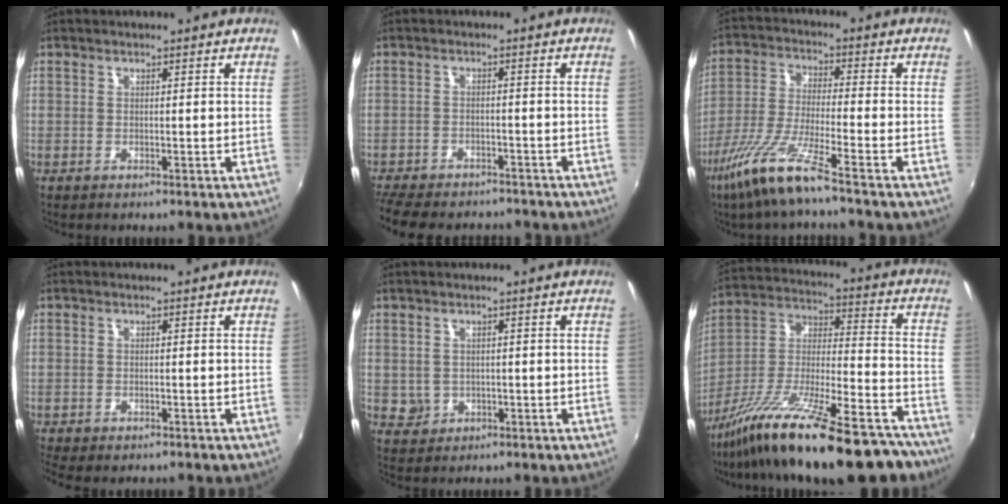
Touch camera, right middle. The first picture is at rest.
{"total": 11.9, "force": [-10.3, 3.9, 4.5], "torque": [-0.117, -0.018, -0.158]}
{"total": 9.5, "force": [-6.1, -0.4, 7.3], "torque": [-0.154, -0.014, -0.121]}
{"total": 3.0, "force": [-2.1, 1.2, 1.8], "torque": [-0.039, -0.022, -0.032]}
{"total": 2.6, "force": [0.0, 2.5, 0.6], "torque": [-0.010, 0.001, 0.006]}
{"total": 26.8, "force": [-20.4, 6.3, 16.2], "torque": [-0.262, -0.026, -0.312]}